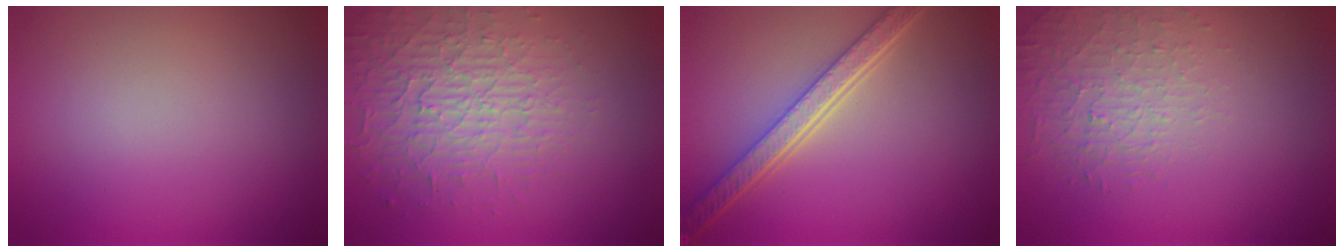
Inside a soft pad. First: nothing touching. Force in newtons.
{"total": 4.2, "press": 3.8, "slide": 1.7}
{"total": 5.6, "press": 4.1, "slide": 3.8}
{"total": 1.6, "press": 1.0, "slide": 1.2}